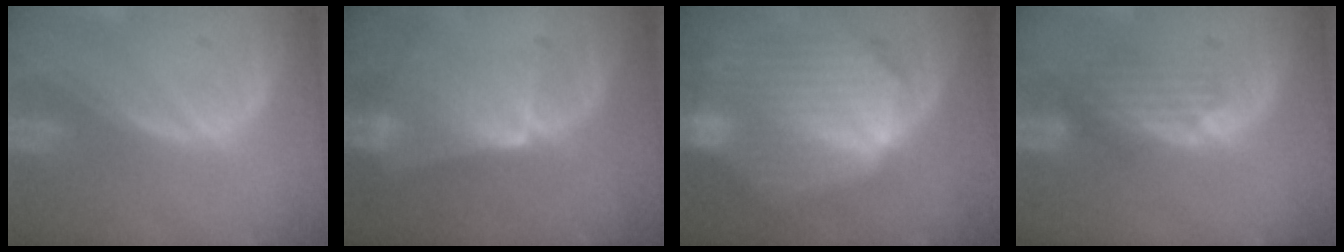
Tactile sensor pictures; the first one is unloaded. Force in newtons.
{"total": 6.4, "press": 5.7, "slide": 3.0}
{"total": 10.7, "press": 10.6, "slide": 0.8}
{"total": 4.2, "press": 3.8, "slide": 1.9}